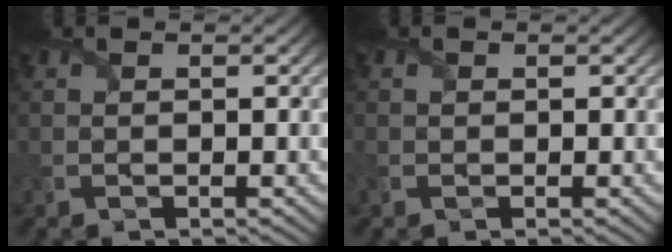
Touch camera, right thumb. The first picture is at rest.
{"total": 0.6, "force": [-0.3, 0.5, 0.1], "torque": [-0.003, -0.003, -0.006]}